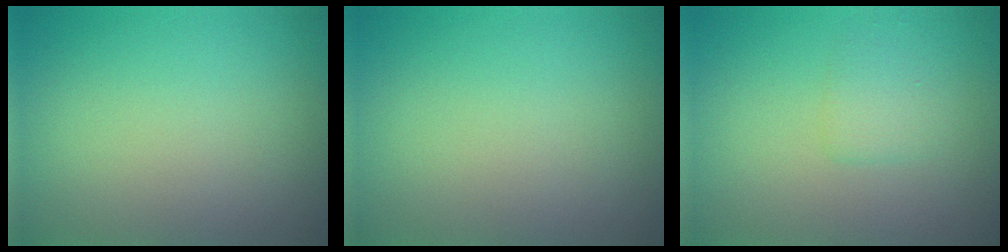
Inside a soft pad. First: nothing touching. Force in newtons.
{"total": 0.0}
{"total": 1.3, "press": 1.3, "slide": 0.1}